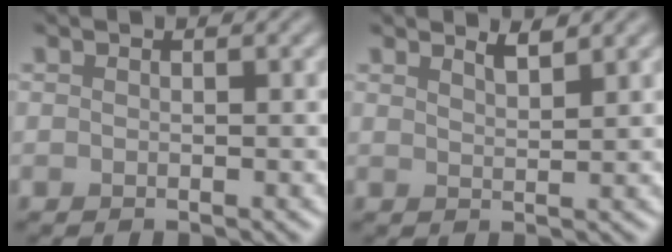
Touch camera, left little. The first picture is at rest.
{"total": 1.7, "force": [1.5, 0.3, 0.8], "torque": [-0.009, 0.003, 0.024]}